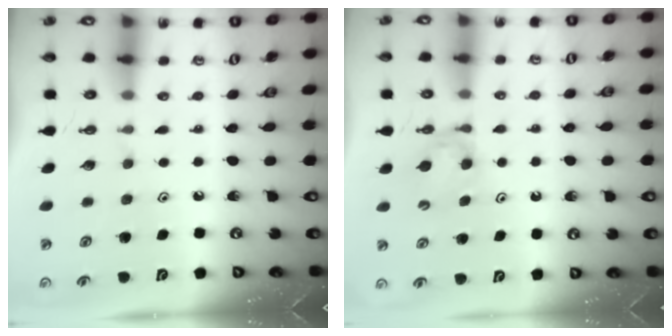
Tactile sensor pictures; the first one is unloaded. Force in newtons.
{"total": 5.1, "press": 5.0, "slide": 0.6}